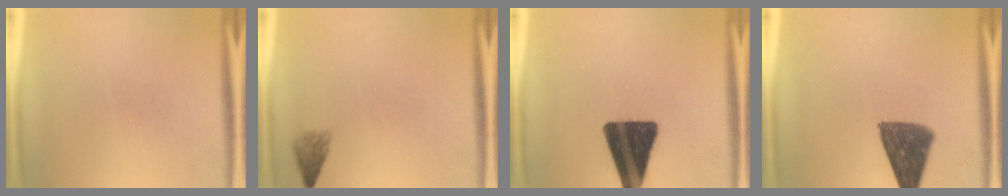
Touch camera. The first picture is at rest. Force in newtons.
{"total": 1.8}
{"total": 18.5}
{"total": 11.3}